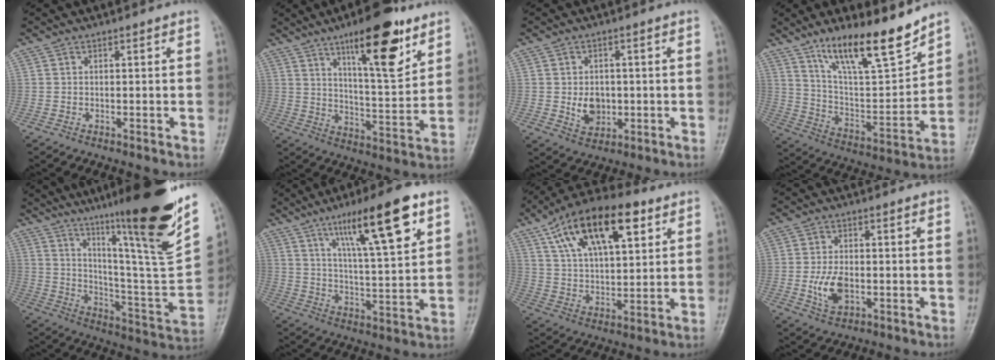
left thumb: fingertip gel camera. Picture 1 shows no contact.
{"total": 16.4, "force": [9.6, 4.6, 12.5], "torque": [-0.164, -0.056, 0.154]}
{"total": 5.6, "force": [-0.4, 4.3, 3.5], "torque": [-0.037, -0.002, 0.001]}
{"total": 17.4, "force": [12.7, 4.2, 11.1], "torque": [-0.156, -0.078, 0.229]}
{"total": 29.5, "force": [18.3, 3.2, 22.9], "torque": [-0.328, -0.083, 0.285]}
{"total": 16.5, "force": [8.6, 3.1, 13.7], "torque": [-0.213, -0.033, 0.144]}
{"total": 19.4, "force": [9.2, 8.9, 14.6], "torque": [-0.224, -0.012, 0.159]}
{"total": 6.2, "force": [-1.2, 3.6, 4.8], "torque": [-0.091, 0.000, -0.019]}